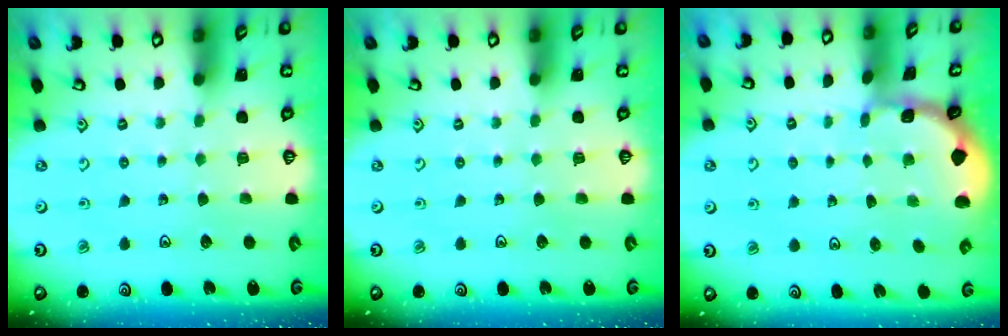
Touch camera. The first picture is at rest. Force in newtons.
{"total": 0.0}
{"total": 1.3, "press": 1.2, "slide": 0.1}